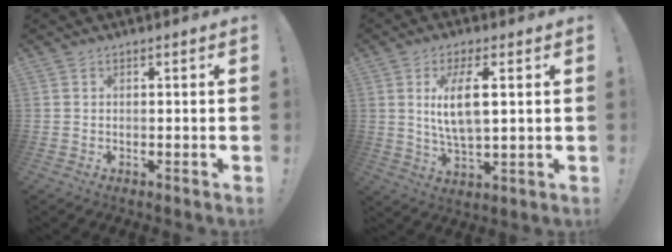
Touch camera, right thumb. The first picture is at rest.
{"total": 9.9, "force": [2.5, 3.3, 9.0], "torque": [-0.159, -0.011, 0.037]}